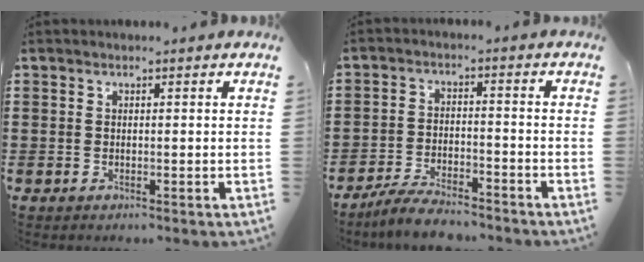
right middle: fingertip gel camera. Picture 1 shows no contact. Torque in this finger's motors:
{"motor_torque": [0.70, 0.25, 0.09, 0.07]}